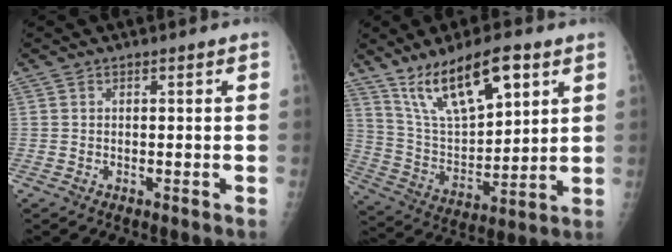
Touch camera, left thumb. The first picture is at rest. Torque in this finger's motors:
{"motor_torque": [0.36, 0.21, 0.22, -0.11, 0.14]}